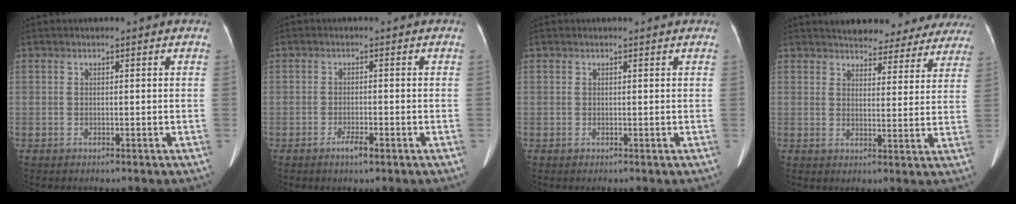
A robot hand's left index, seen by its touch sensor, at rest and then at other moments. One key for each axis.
{"total": 2.3, "fx": -1.5, "fy": 0.4, "fz": 1.7, "tx": -0.028, "ty": -0.001, "tz": -0.024}
{"total": 0.0}
{"total": 17.1, "fx": 15.7, "fy": 5.4, "fz": 4.3, "tx": -0.031, "ty": -0.002, "tz": 0.172}